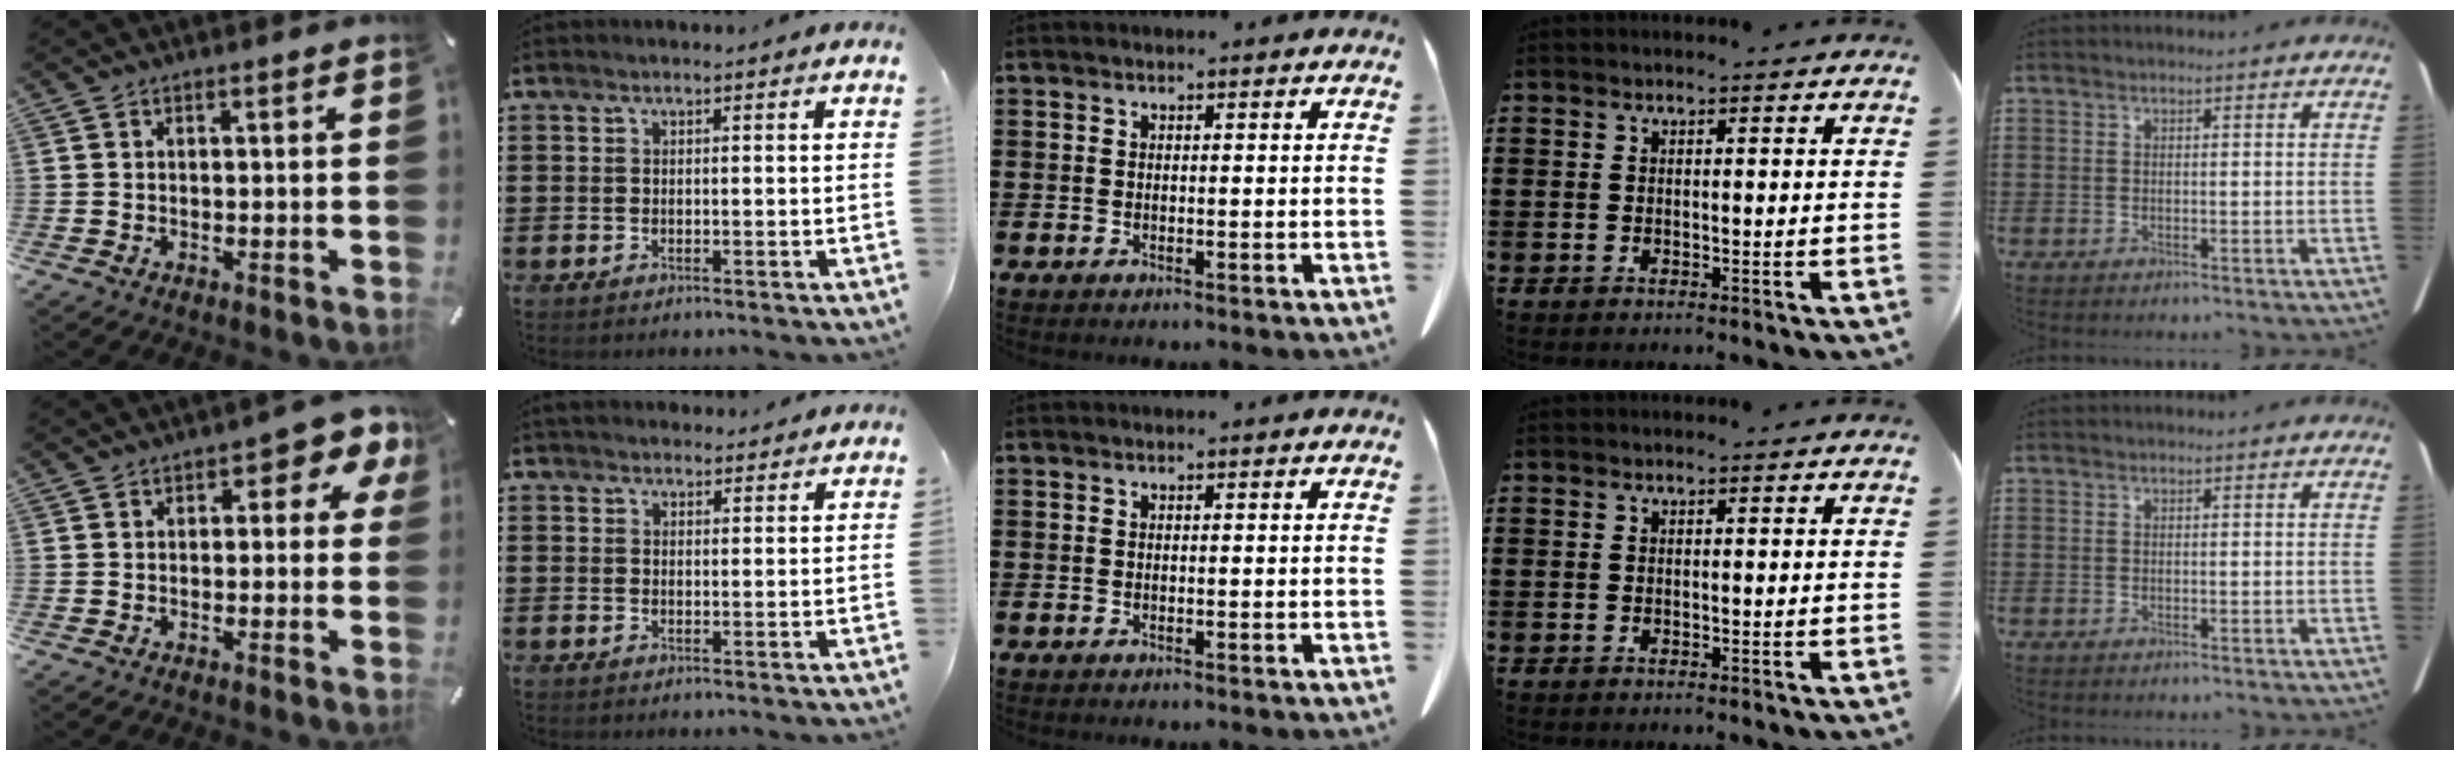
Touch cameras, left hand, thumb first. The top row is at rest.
{"thumb": {"total": 5.4, "force": [1.9, 3.0, 4.1], "torque": [-0.046, -0.004, 0.023]}, "index": {"total": 2.5, "force": [2.3, 0.8, 0.2], "torque": [-0.008, 0.000, 0.045]}}